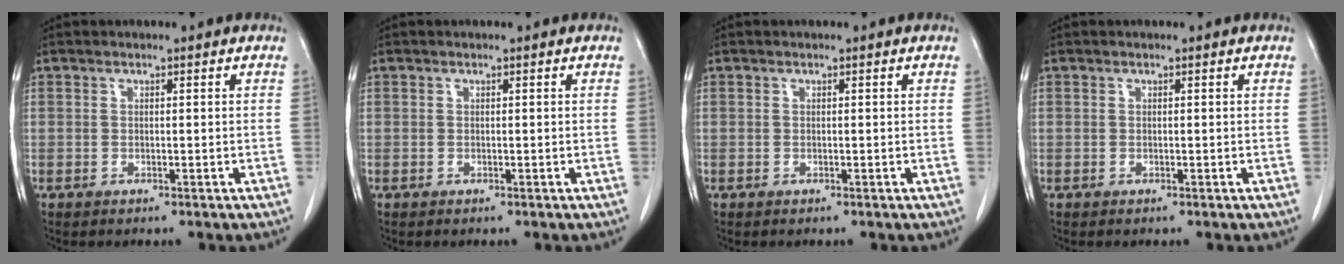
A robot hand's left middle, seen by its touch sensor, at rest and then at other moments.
{"total": 0.0}
{"total": 0.0}
{"total": 0.0}